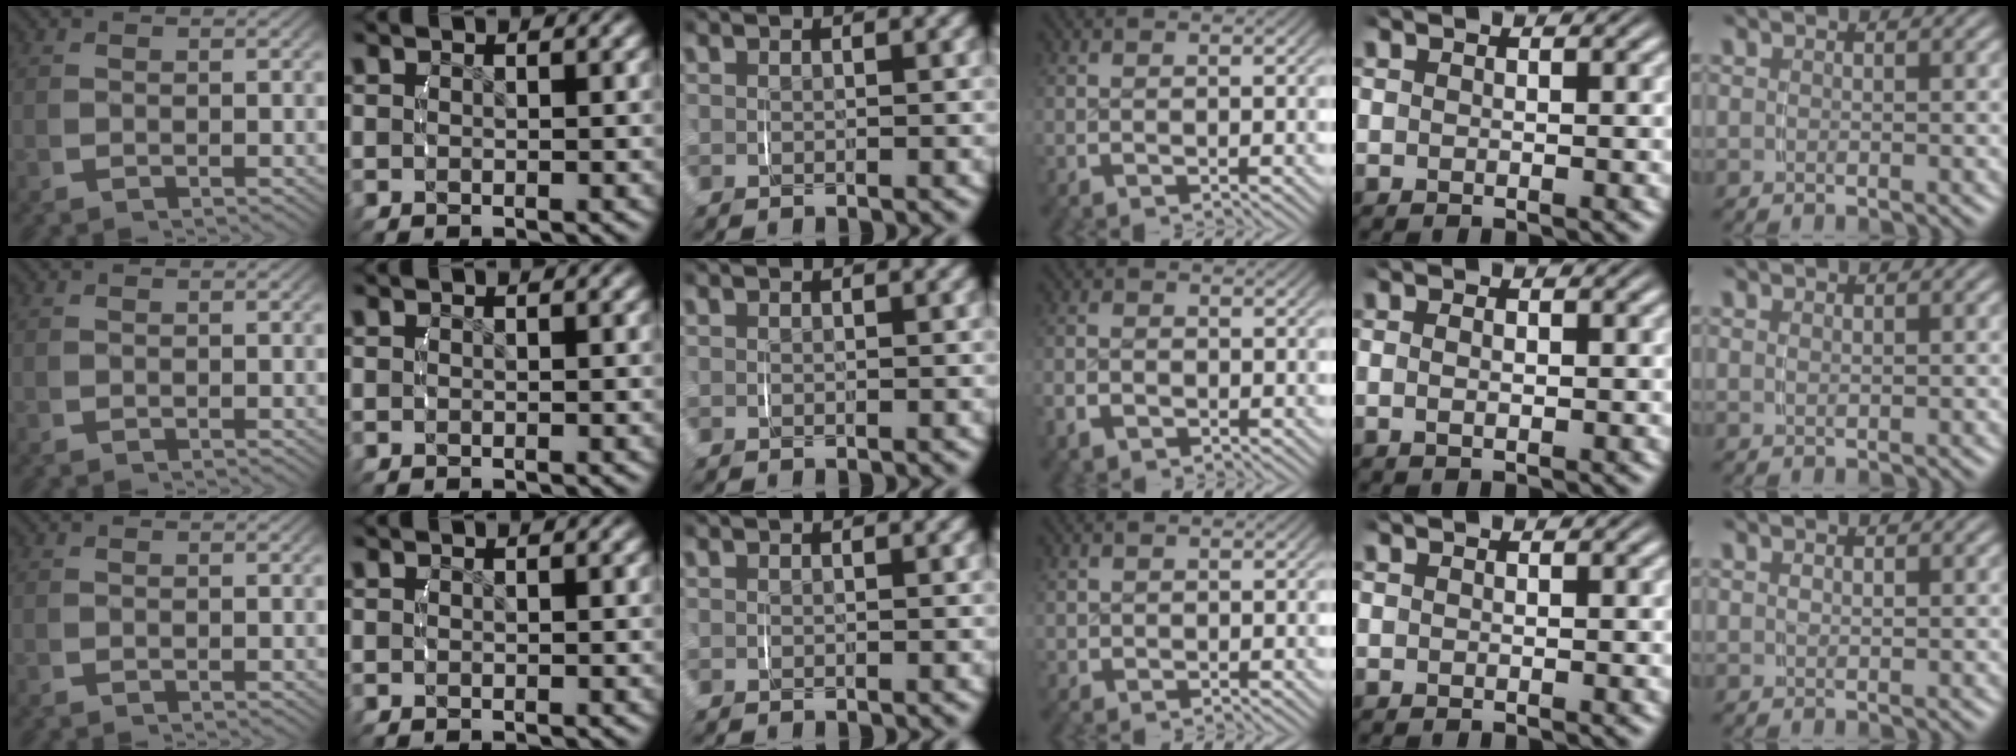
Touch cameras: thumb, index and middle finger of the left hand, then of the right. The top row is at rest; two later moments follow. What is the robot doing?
{"motion": "lift_and_place", "object": "scarf"}